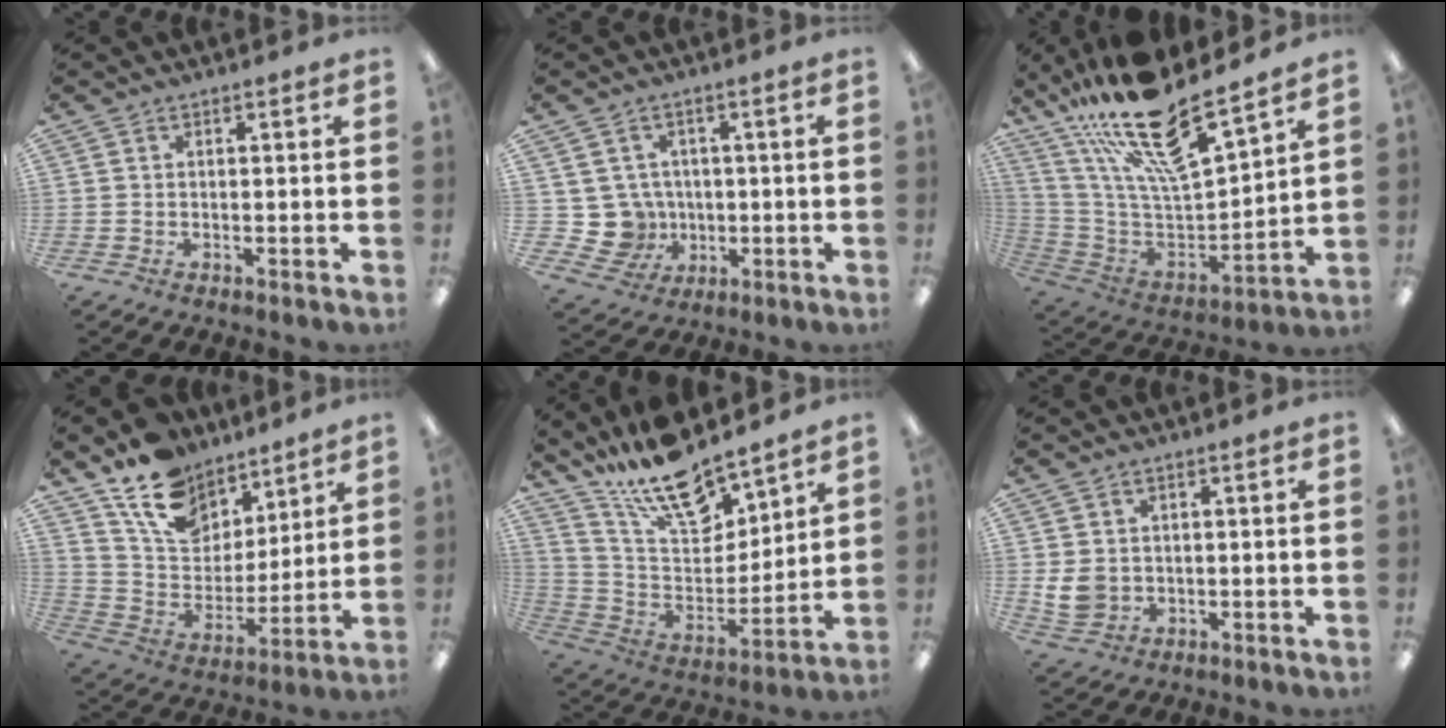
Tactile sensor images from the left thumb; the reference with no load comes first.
{"total": 7.6, "force": [0.5, 7.4, 1.5], "torque": [-0.057, -0.002, 0.019]}
{"total": 22.9, "force": [17.9, 5.6, 13.2], "torque": [-0.235, -0.127, 0.305]}
{"total": 16.4, "force": [11.9, 9.8, 5.6], "torque": [-0.117, -0.072, 0.227]}
{"total": 17.9, "force": [15.0, 5.8, 8.0], "torque": [-0.157, -0.095, 0.265]}
{"total": 5.2, "force": [0.9, 4.5, 2.4], "torque": [-0.045, 0.004, 0.021]}